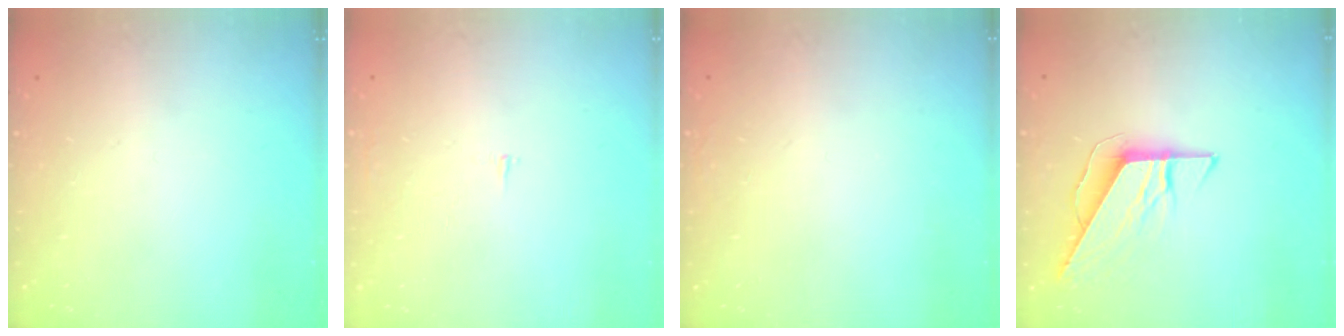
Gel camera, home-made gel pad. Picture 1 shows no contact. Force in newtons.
{"total": 2.1, "press": 2.1, "slide": 0.2}
{"total": 1.5, "press": 1.5, "slide": 0.1}
{"total": 8.3, "press": 8.3, "slide": 0.7}